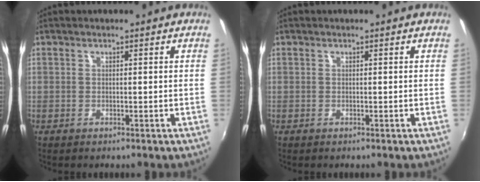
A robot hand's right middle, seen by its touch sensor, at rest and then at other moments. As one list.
[{"total": 0.0}]